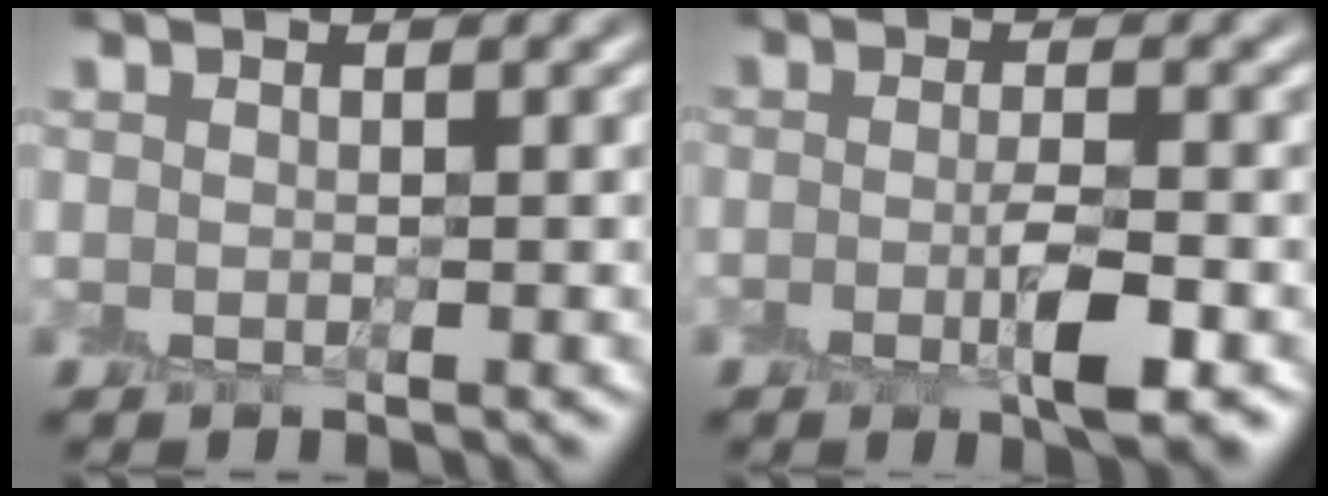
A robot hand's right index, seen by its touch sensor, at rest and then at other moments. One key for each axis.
{"total": 3.2, "fx": -1.0, "fy": 0.7, "fz": 2.9, "tx": -0.049, "ty": -0.004, "tz": -0.015}